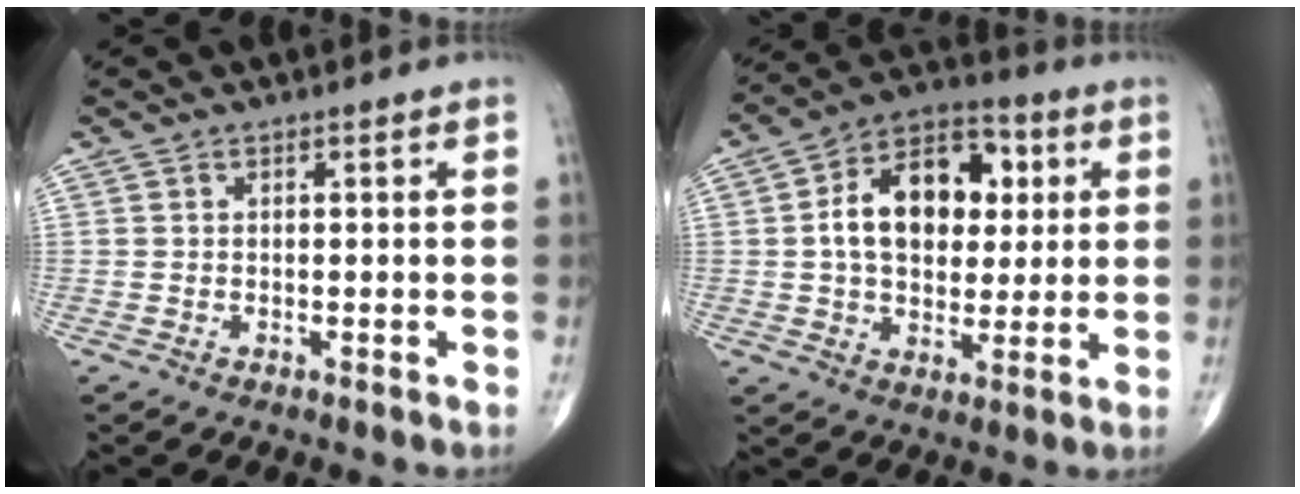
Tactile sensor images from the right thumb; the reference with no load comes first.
{"total": 16.6, "force": [2.8, 11.0, 12.2], "torque": [-0.155, 0.016, 0.038]}